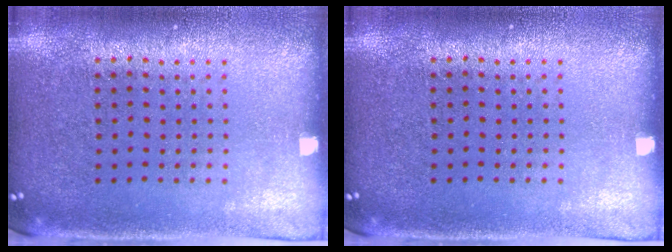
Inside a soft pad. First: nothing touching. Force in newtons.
{"total": 0.0}